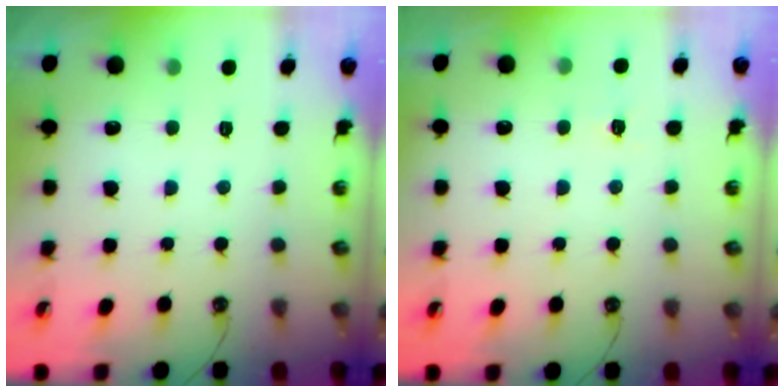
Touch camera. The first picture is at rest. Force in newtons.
{"total": 2.7, "press": 2.7, "slide": 0.3}